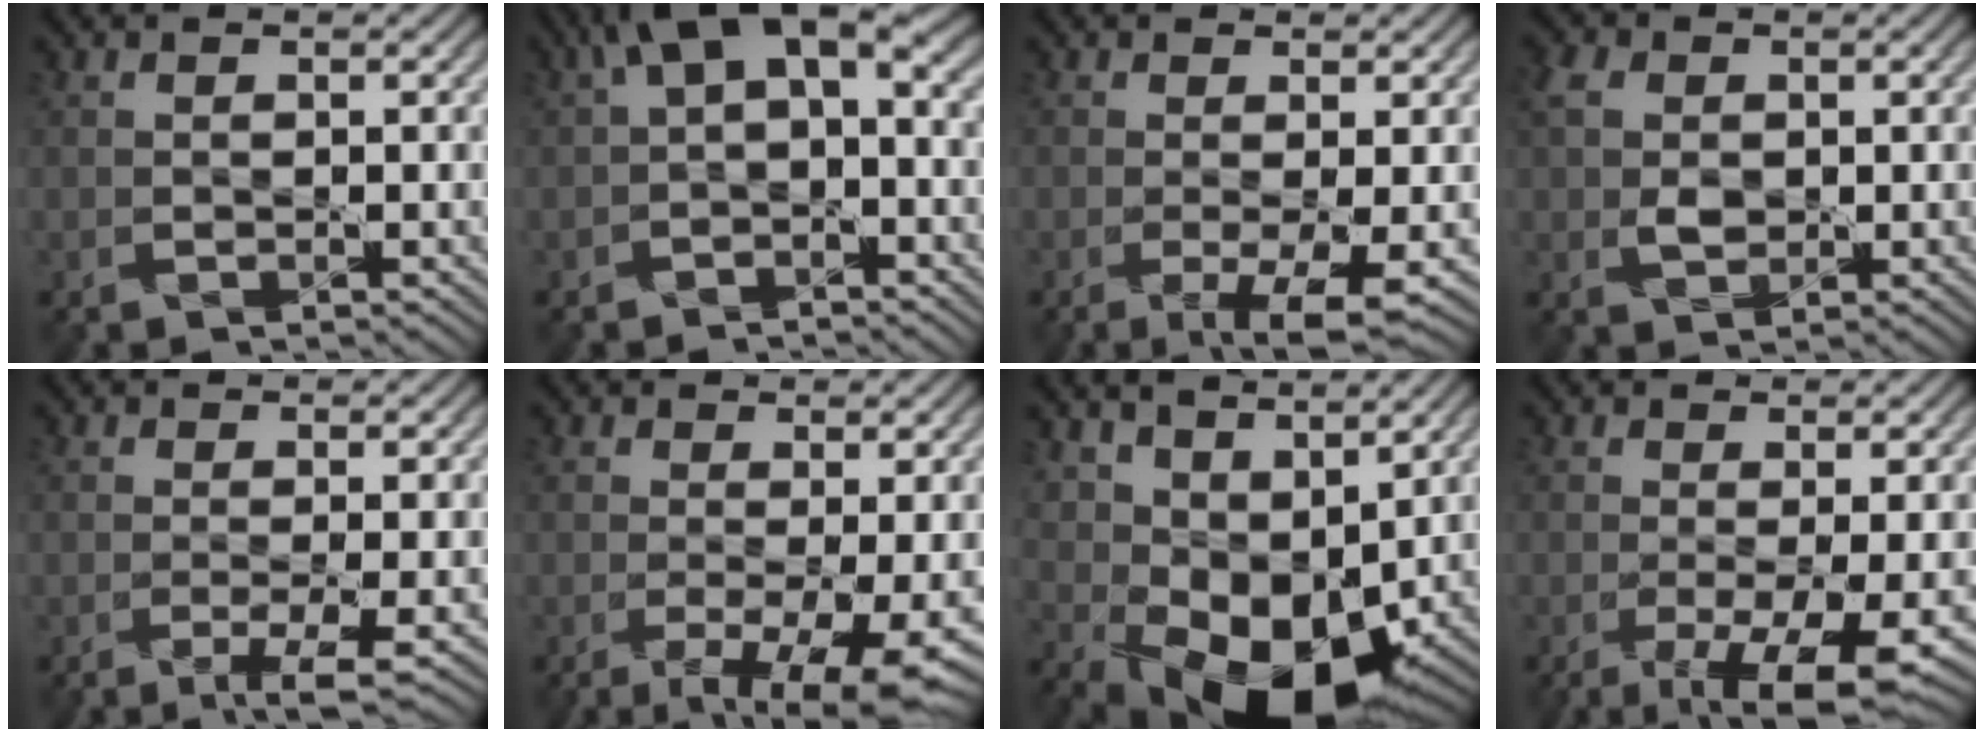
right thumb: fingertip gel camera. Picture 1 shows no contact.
{"total": 6.8, "force": [1.1, 3.6, 5.7], "torque": [-0.099, 0.012, 0.010]}
{"total": 5.0, "force": [-1.5, 1.3, 4.6], "torque": [-0.088, -0.003, -0.023]}
{"total": 3.7, "force": [0.6, 2.9, 2.3], "torque": [-0.061, 0.005, 0.008]}
{"total": 3.2, "force": [-1.2, 0.4, 2.9], "torque": [-0.056, 0.003, -0.021]}
{"total": 8.1, "force": [-2.9, 2.8, 7.1], "torque": [-0.130, -0.017, -0.037]}
{"total": 10.7, "force": [3.1, 7.0, 7.6], "torque": [-0.148, -0.021, 0.071]}
{"total": 7.7, "force": [-2.7, 2.3, 6.8], "torque": [-0.130, -0.012, -0.036]}